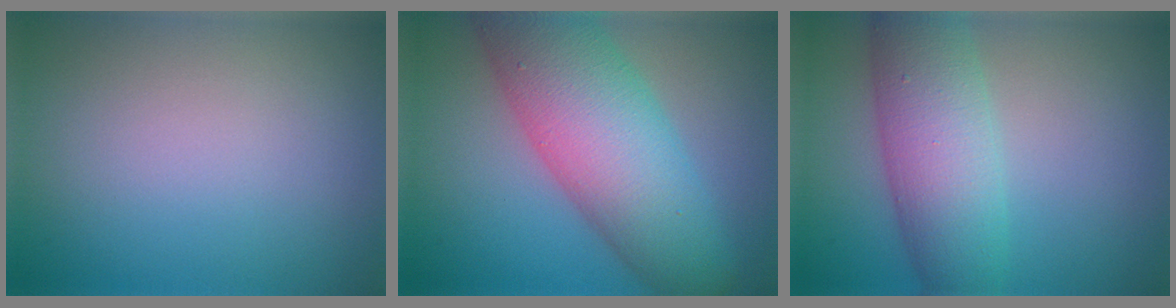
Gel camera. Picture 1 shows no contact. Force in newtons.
{"total": 11.3, "press": 11.2, "slide": 0.4}
{"total": 7.1, "press": 7.1, "slide": 0.1}